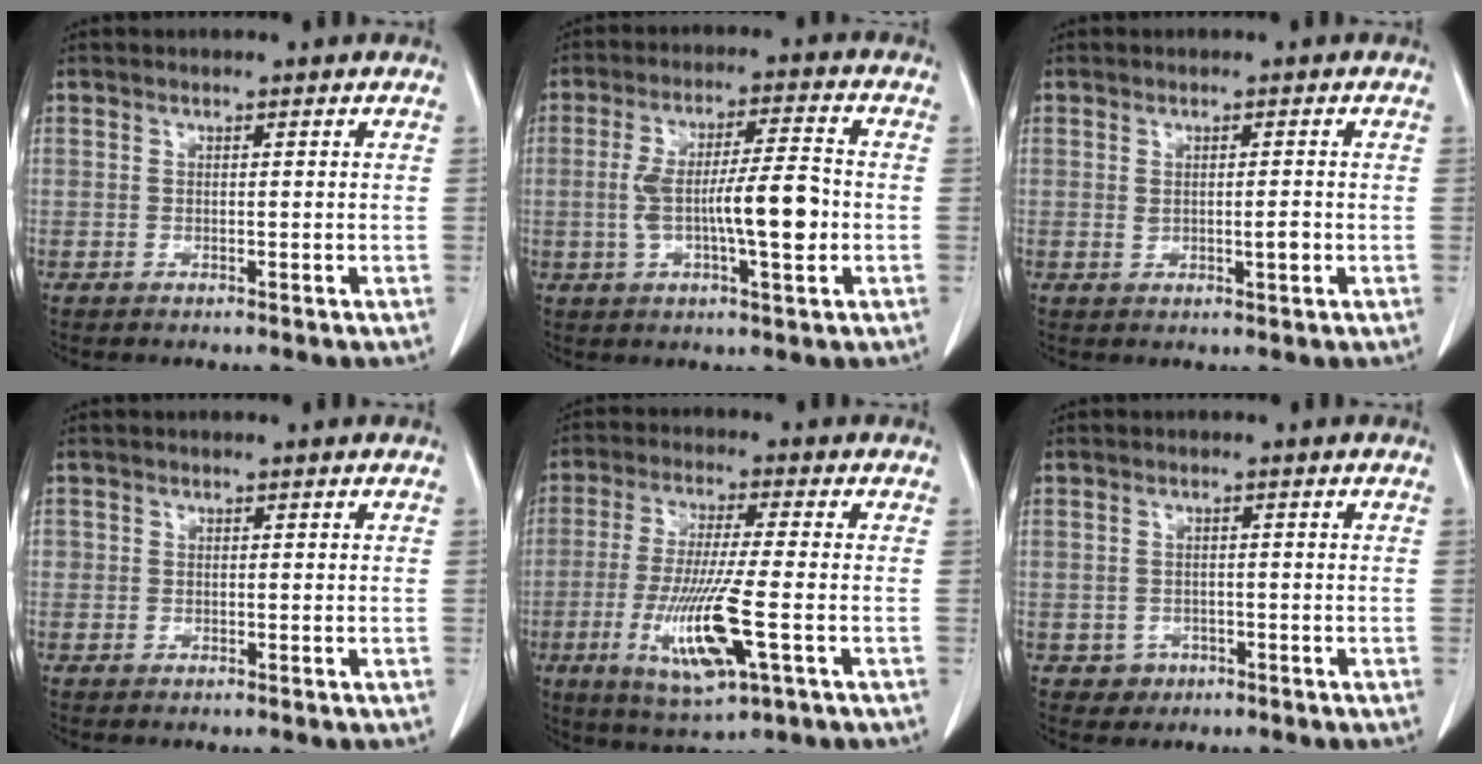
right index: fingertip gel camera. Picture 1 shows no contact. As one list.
[{"total": 10.6, "force": [-1.4, 1.5, 10.4], "torque": [-0.183, 0.010, -0.025]}, {"total": 2.2, "force": [-0.1, 0.6, 2.1], "torque": [-0.034, -0.003, 0.002]}, {"total": 0.7, "force": [0.1, 0.7, 0.1], "torque": [0.008, 0.003, -0.001]}, {"total": 12.0, "force": [-3.6, 1.0, 11.5], "torque": [-0.231, -0.024, -0.062]}, {"total": 2.6, "force": [-1.1, 2.4, 0.1], "torque": [0.006, 0.012, -0.012]}]